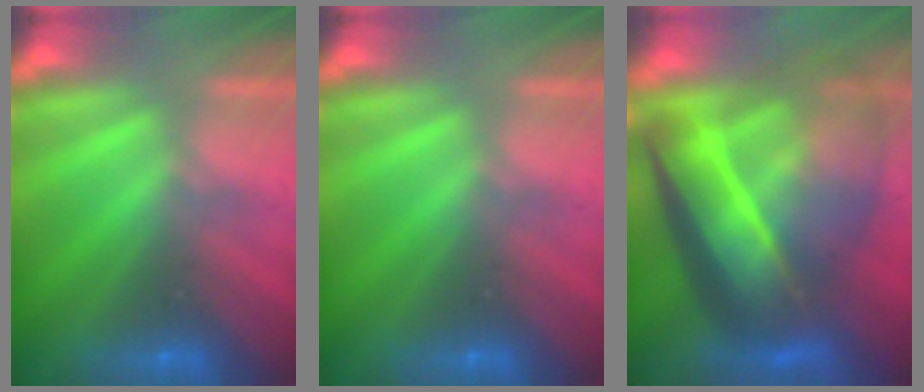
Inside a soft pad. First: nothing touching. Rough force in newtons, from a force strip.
{"total": 0.0}
{"total": 7.6}